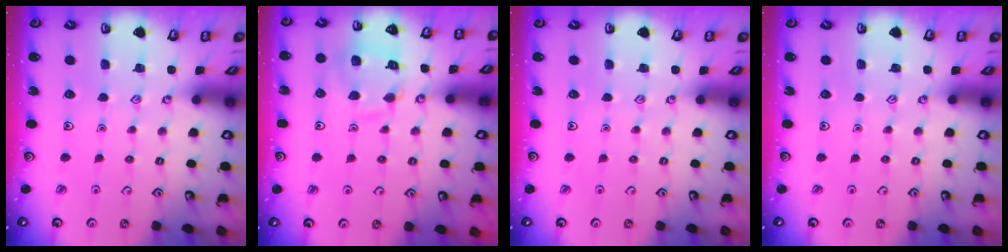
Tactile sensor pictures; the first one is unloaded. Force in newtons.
{"total": 11.6, "press": 11.5, "slide": 1.3}
{"total": 0.0}
{"total": 0.0}